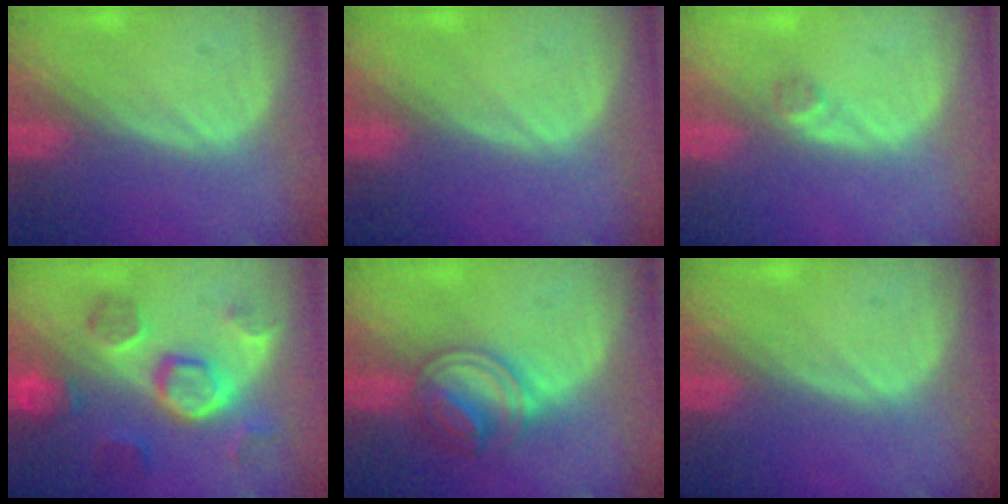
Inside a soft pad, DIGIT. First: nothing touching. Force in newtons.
{"total": 0.0}
{"total": 1.3, "press": 1.1, "slide": 0.7}
{"total": 8.3, "press": 8.2, "slide": 1.2}
{"total": 5.8, "press": 5.5, "slide": 1.9}
{"total": 0.0}